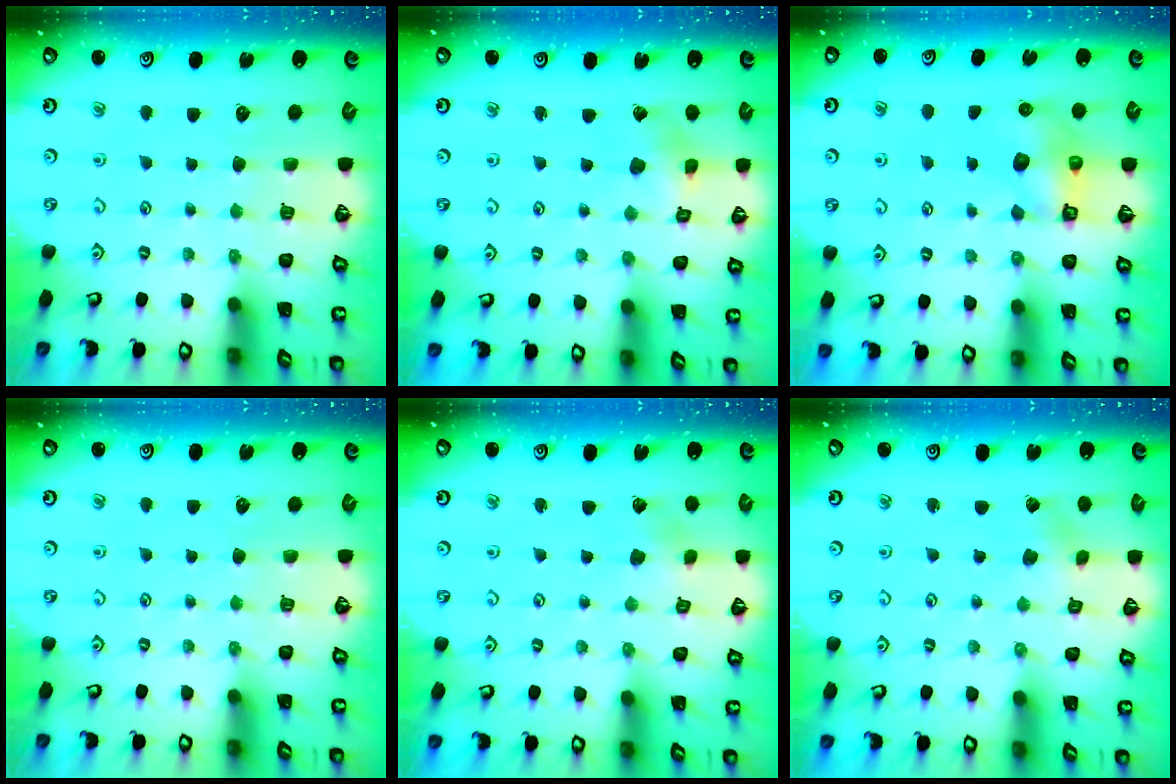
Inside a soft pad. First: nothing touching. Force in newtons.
{"total": 2.8, "press": 2.8, "slide": 0.3}
{"total": 6.3, "press": 6.3, "slide": 0.4}
{"total": 0.0}
{"total": 3.0, "press": 3.0, "slide": 0.4}
{"total": 1.2, "press": 1.2, "slide": 0.2}